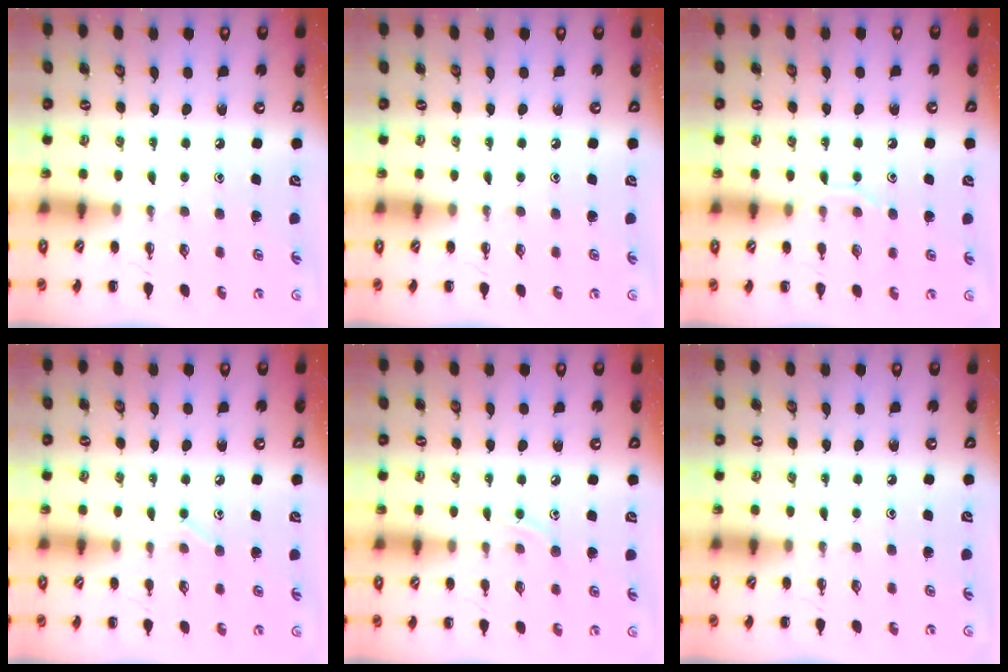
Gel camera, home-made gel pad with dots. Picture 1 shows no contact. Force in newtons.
{"total": 0.0}
{"total": 7.6, "press": 7.5, "slide": 1.2}
{"total": 5.2, "press": 5.0, "slide": 1.4}
{"total": 7.2, "press": 7.1, "slide": 1.6}
{"total": 0.0}